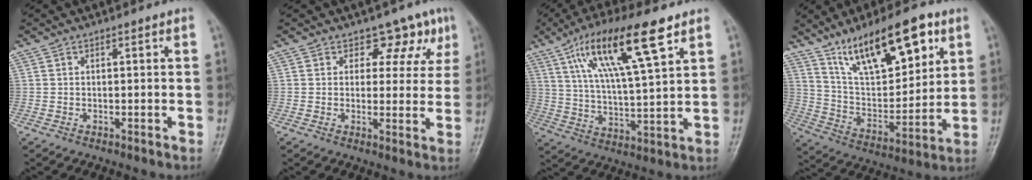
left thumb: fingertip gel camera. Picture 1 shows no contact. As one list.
[{"total": 6.1, "force": [3.9, 4.4, 1.8], "torque": [0.019, -0.018, 0.037]}, {"total": 17.0, "force": [8.7, 3.4, 14.2], "torque": [-0.256, -0.020, 0.159]}, {"total": 19.3, "force": [11.2, 7.3, 13.9], "torque": [-0.190, -0.042, 0.205]}]